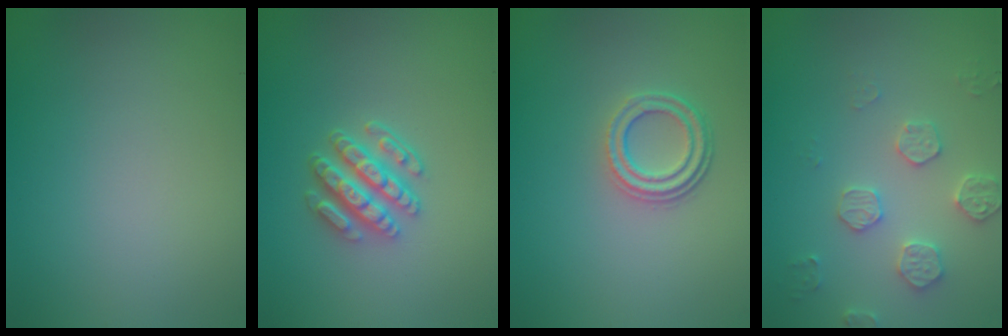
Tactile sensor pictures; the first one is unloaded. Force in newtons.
{"total": 3.8, "press": 3.2, "slide": 2.0}
{"total": 2.8, "press": 2.3, "slide": 1.6}
{"total": 2.7, "press": 2.7, "slide": 0.5}